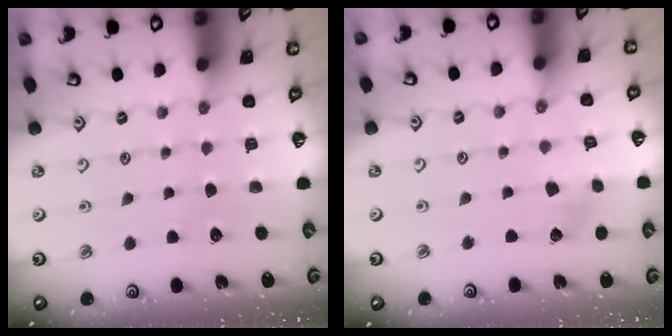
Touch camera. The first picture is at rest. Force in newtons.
{"total": 3.1, "press": 3.1, "slide": 0.5}